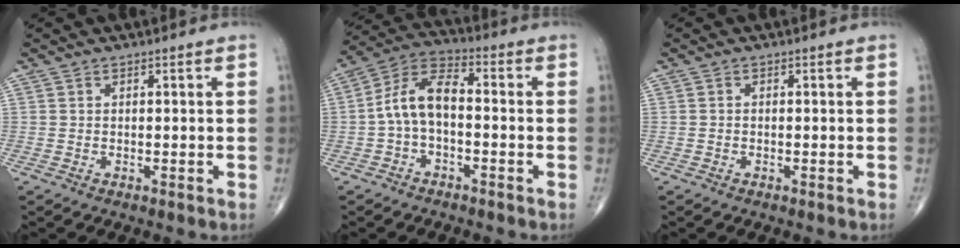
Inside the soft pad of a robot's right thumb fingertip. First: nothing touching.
{"total": 8.9, "force": [-1.2, 4.8, 7.4], "torque": [-0.140, 0.038, -0.035]}
{"total": 0.0}